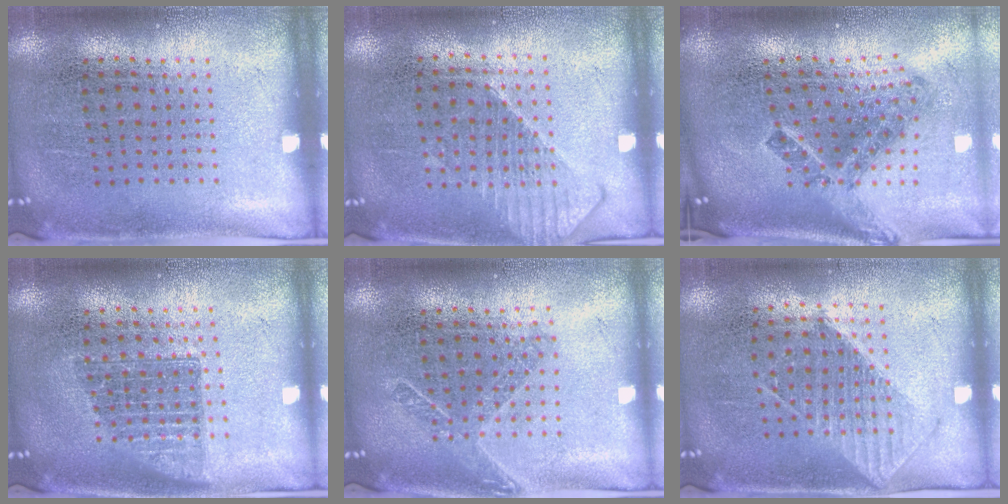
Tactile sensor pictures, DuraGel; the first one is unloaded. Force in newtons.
{"total": 1.2, "press": 1.2, "slide": 0.3}
{"total": 2.5, "press": 1.5, "slide": 2.0}
{"total": 1.4, "press": 1.1, "slide": 0.8}
{"total": 1.5, "press": 1.2, "slide": 0.9}
{"total": 1.1, "press": 1.0, "slide": 0.4}